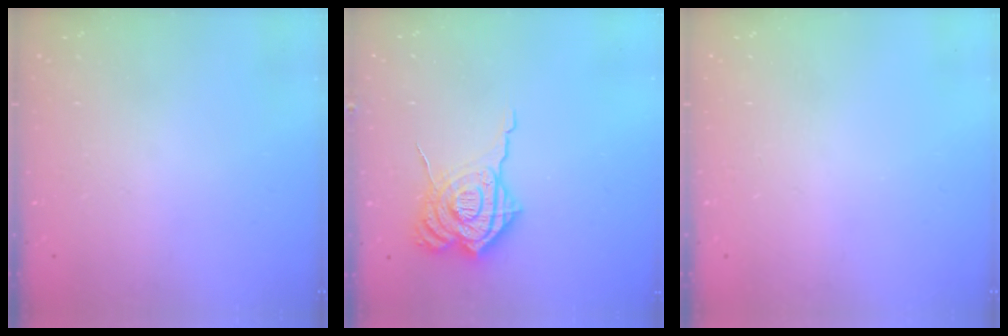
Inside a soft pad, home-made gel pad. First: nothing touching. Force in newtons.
{"total": 16.1, "press": 16.0, "slide": 1.7}
{"total": 0.0}